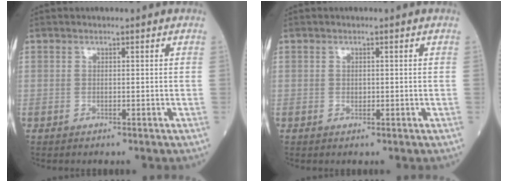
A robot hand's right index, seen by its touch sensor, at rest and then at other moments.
{"total": 0.6, "force": [0.0, 0.5, 0.4], "torque": [-0.007, 0.000, 0.000]}